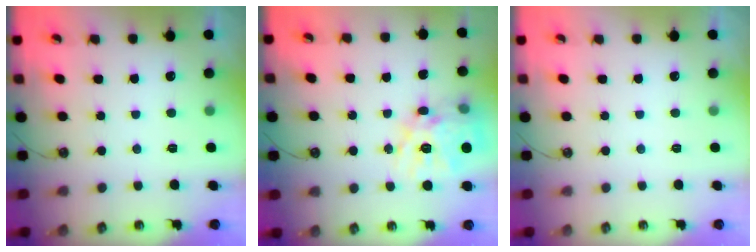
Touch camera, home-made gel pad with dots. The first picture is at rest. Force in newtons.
{"total": 18.0, "press": 17.9, "slide": 1.7}
{"total": 0.0}